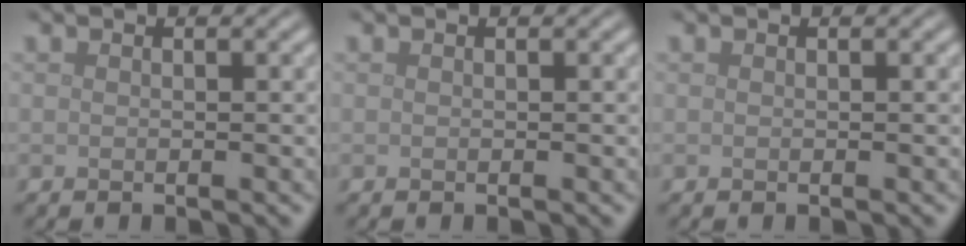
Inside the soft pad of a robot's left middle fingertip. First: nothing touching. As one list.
[{"total": 0.0}, {"total": 0.0}]